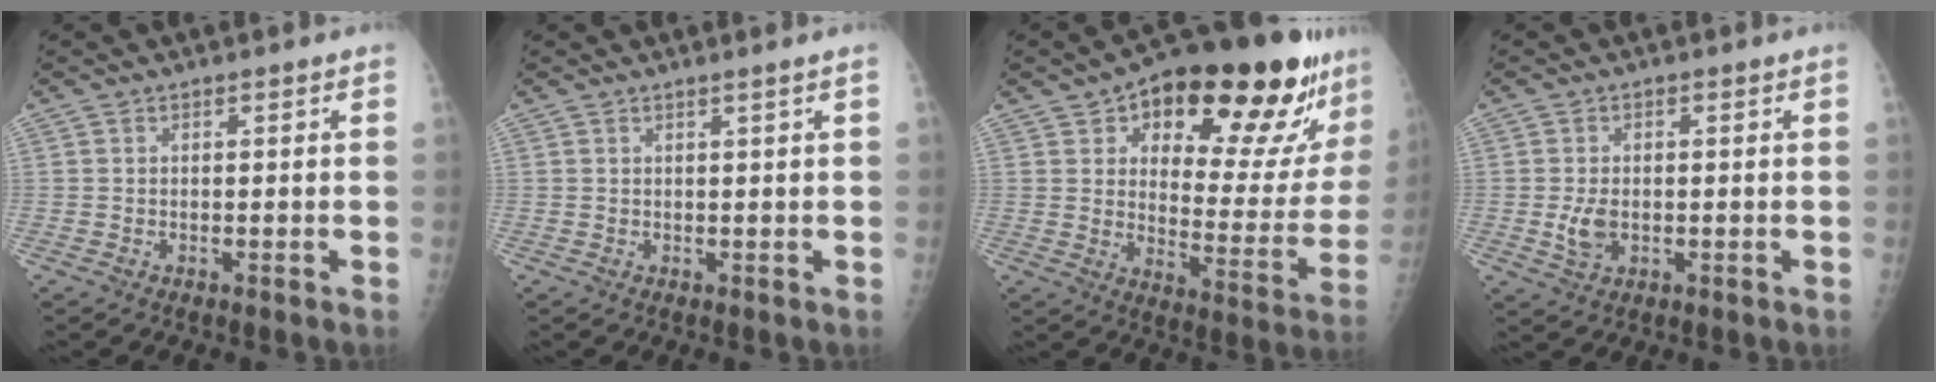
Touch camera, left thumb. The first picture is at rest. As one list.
[{"total": 1.0, "force": [0.5, -0.4, 0.7], "torque": [-0.022, -0.007, 0.014]}, {"total": 26.8, "force": [15.6, 10.1, 19.2], "torque": [-0.222, -0.043, 0.223]}, {"total": 3.9, "force": [-0.5, 2.6, 3.0], "torque": [-0.057, -0.004, -0.005]}]